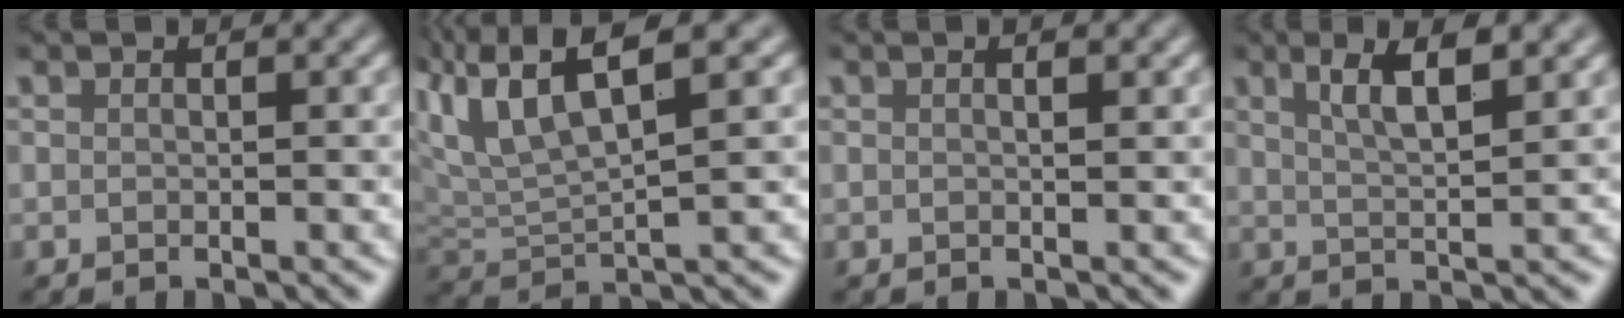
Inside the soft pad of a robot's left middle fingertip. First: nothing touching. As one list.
[{"total": 6.5, "force": [3.2, 1.9, 5.3], "torque": [-0.115, 0.013, 0.058]}, {"total": 1.0, "force": [0.5, 0.3, 0.9], "torque": [-0.013, 0.000, 0.004]}, {"total": 4.2, "force": [2.0, 1.0, 3.5], "torque": [-0.055, 0.000, 0.035]}]